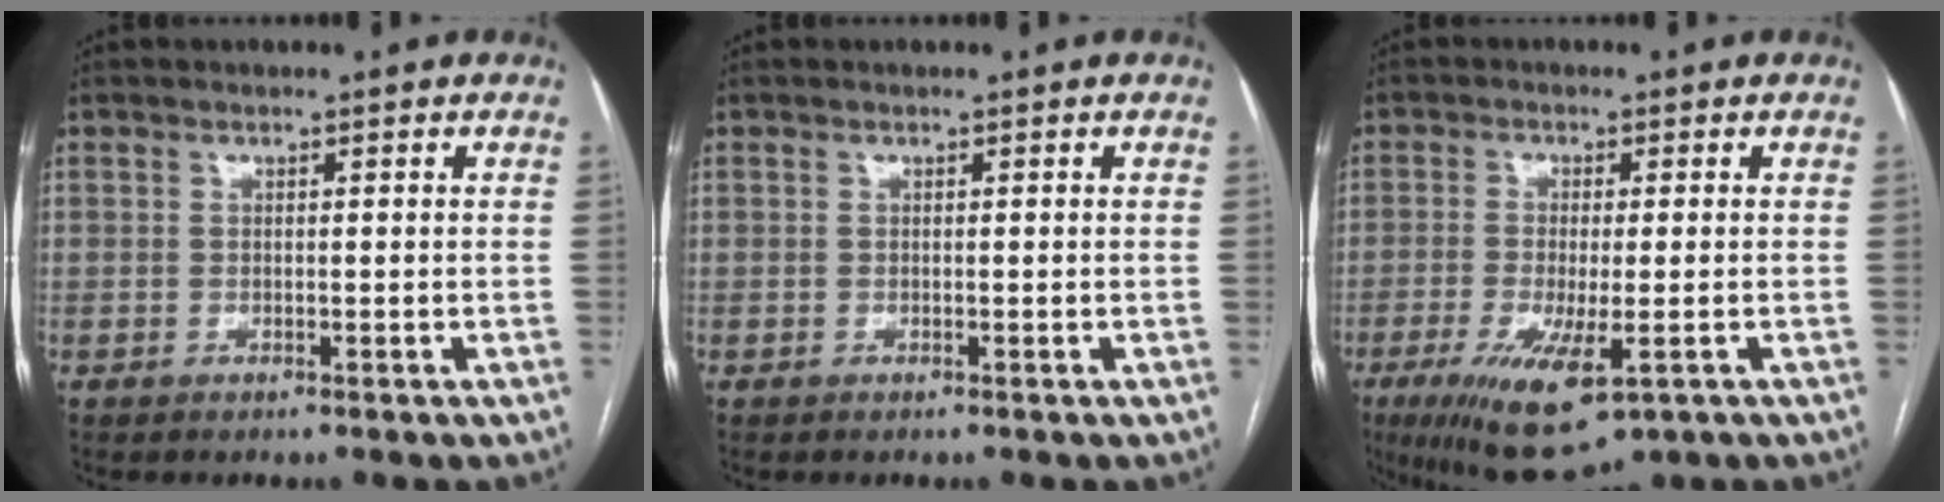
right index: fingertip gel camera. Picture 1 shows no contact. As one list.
[{"total": 0.0}, {"total": 11.0, "force": [-5.1, 3.0, 9.3], "torque": [-0.164, -0.028, -0.075]}]